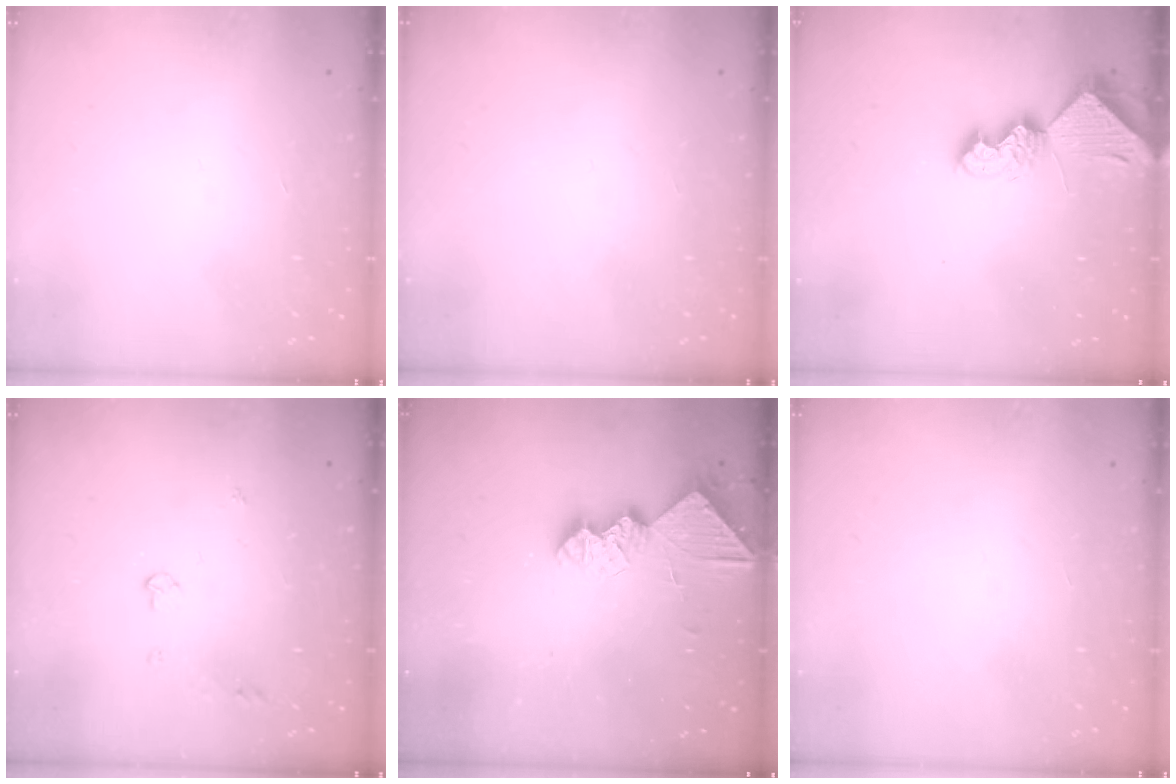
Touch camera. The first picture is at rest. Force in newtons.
{"total": 0.0}
{"total": 7.3, "press": 7.2, "slide": 1.0}
{"total": 4.4, "press": 4.3, "slide": 0.8}
{"total": 10.6, "press": 10.6, "slide": 0.8}
{"total": 0.0}